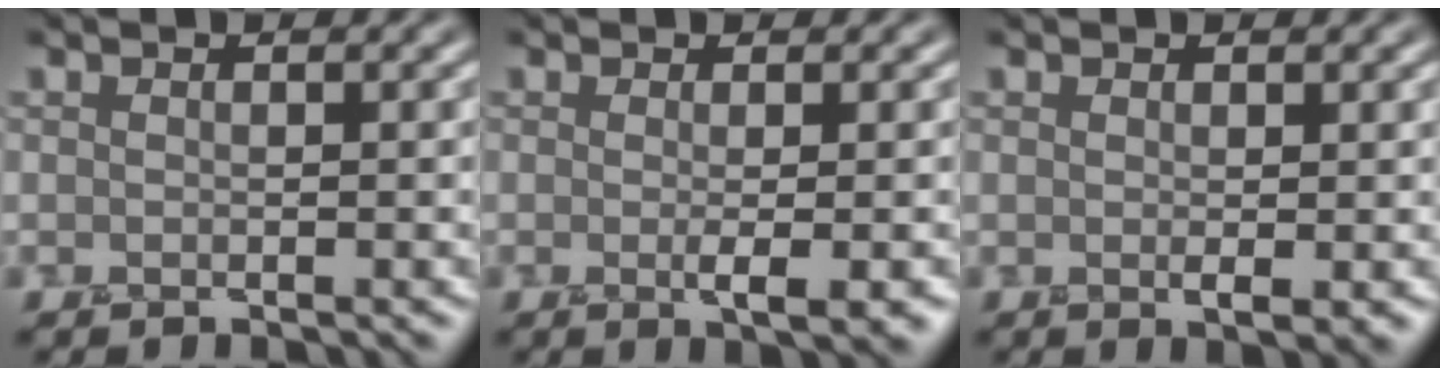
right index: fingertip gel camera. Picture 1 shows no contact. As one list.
[{"total": 2.7, "force": [-0.4, 0.6, 2.6], "torque": [-0.033, -0.002, -0.006]}, {"total": 1.3, "force": [0.1, 0.3, 1.2], "torque": [-0.019, -0.006, 0.003]}]